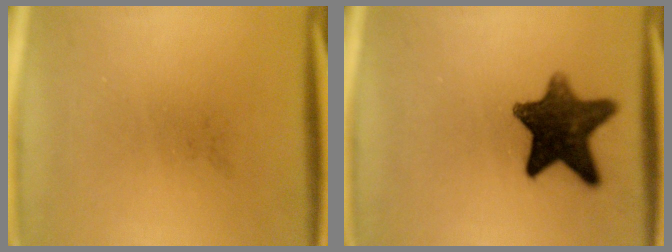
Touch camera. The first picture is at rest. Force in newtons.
{"total": 12.2}